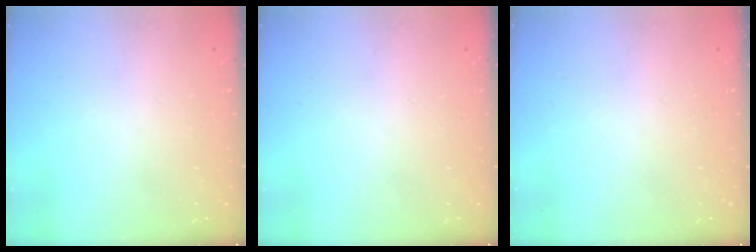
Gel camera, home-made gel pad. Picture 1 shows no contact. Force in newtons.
{"total": 0.0}
{"total": 0.0}